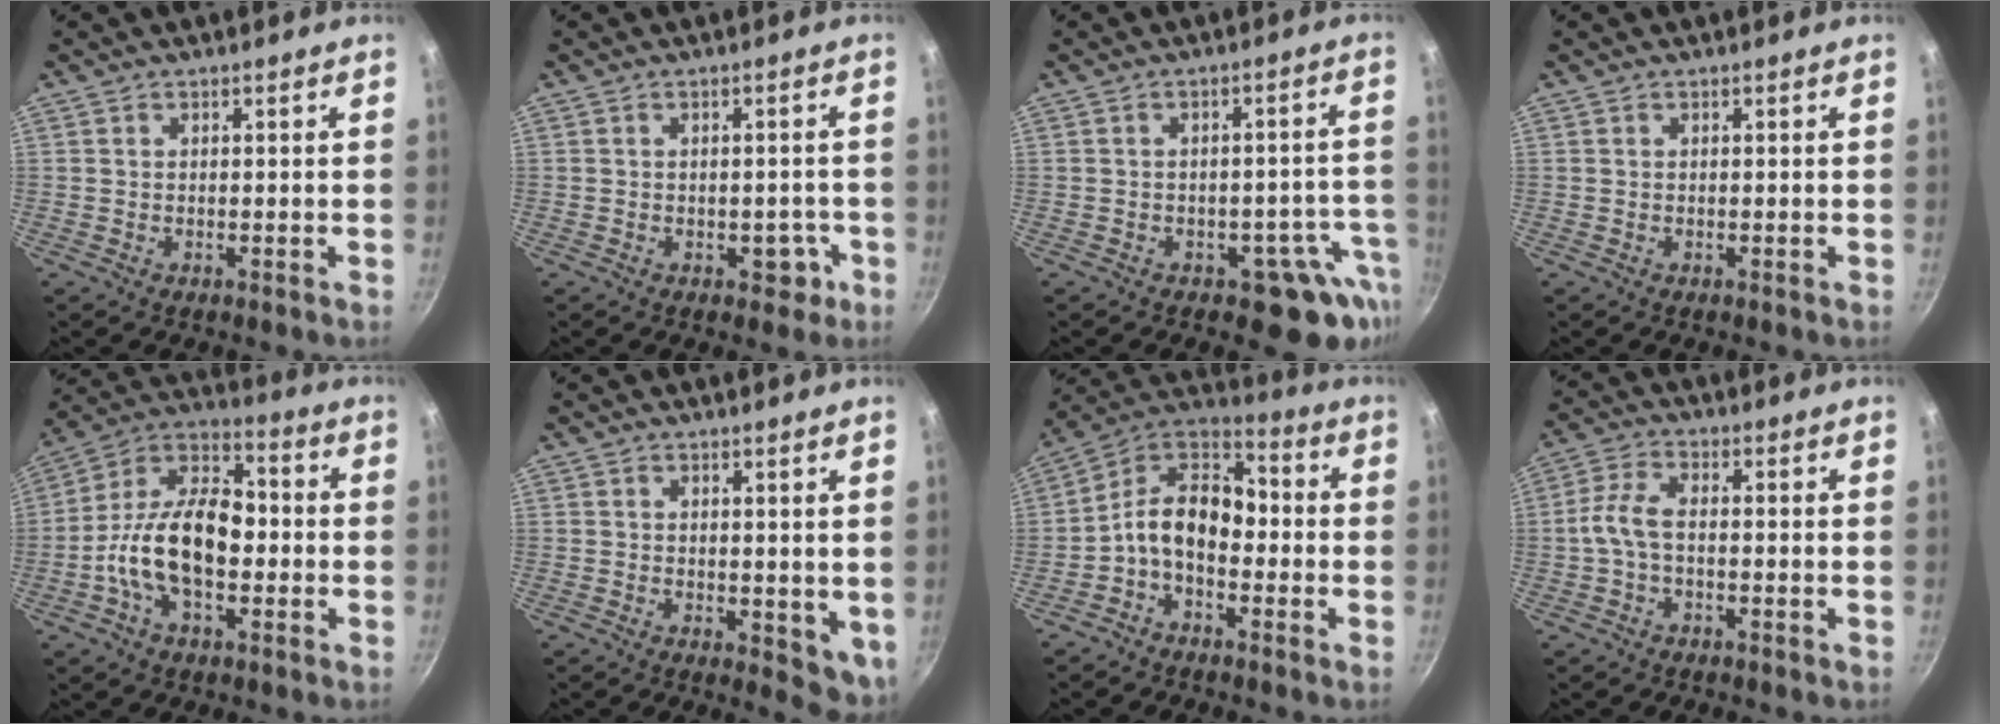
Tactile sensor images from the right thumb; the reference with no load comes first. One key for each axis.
{"total": 3.4, "fx": -1.5, "fy": 2.3, "fz": 2.0, "tx": -0.003, "ty": 0.015, "tz": -0.018}
{"total": 9.4, "fx": -5.1, "fy": 4.7, "fz": 6.4, "tx": -0.039, "ty": 0.042, "tz": -0.059}
{"total": 0.0}
{"total": 17.5, "fx": -2.5, "fy": 9.8, "fz": 14.3, "tx": -0.248, "ty": 0.039, "tz": -0.050}
{"total": 5.4, "fx": 0.2, "fy": 2.4, "fz": 4.8, "tx": -0.045, "ty": -0.016, "tz": 0.008}
{"total": 12.1, "fx": -2.4, "fy": 7.6, "fz": 9.0, "tx": -0.138, "ty": 0.062, "tz": -0.058}
{"total": 5.5, "fx": -0.8, "fy": 2.8, "fz": 4.7, "tx": -0.106, "ty": 0.017, "tz": -0.022}